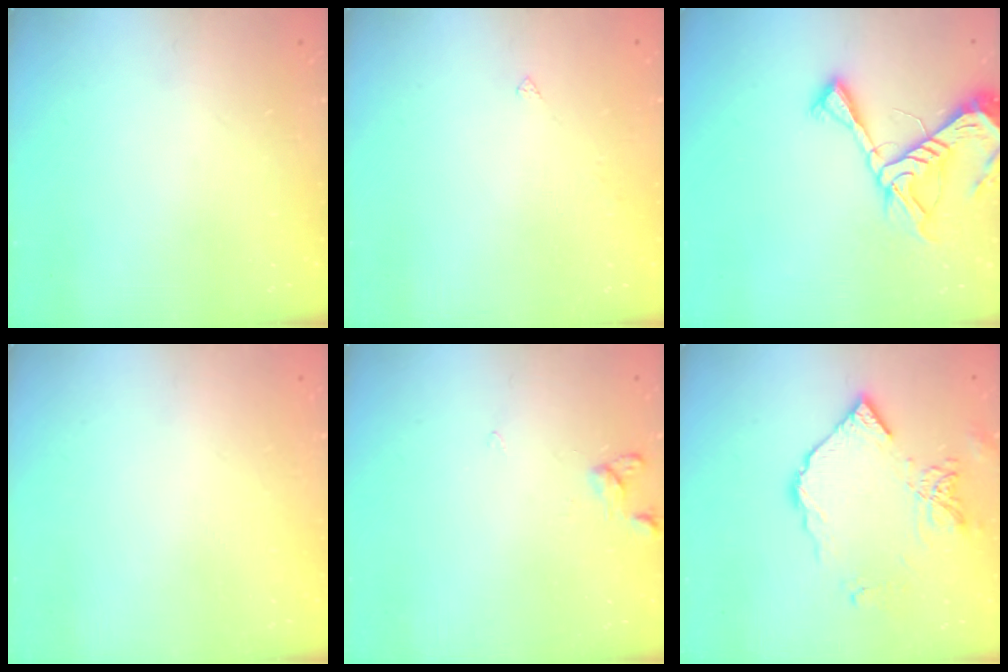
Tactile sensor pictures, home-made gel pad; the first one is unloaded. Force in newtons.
{"total": 1.5, "press": 1.4, "slide": 0.3}
{"total": 12.4, "press": 12.3, "slide": 1.3}
{"total": 1.8, "press": 1.8, "slide": 0.1}
{"total": 4.6, "press": 4.6, "slide": 0.4}
{"total": 12.2, "press": 12.2, "slide": 1.3}